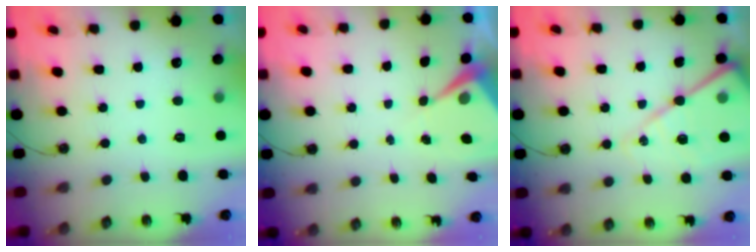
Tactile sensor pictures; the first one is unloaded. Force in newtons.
{"total": 5.5, "press": 5.4, "slide": 0.6}
{"total": 16.4, "press": 16.4, "slide": 1.4}